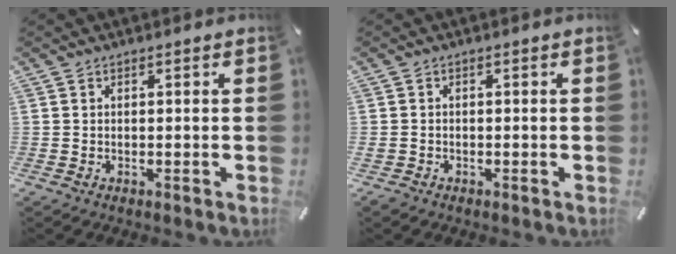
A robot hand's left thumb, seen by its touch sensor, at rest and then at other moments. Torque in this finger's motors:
{"motor_torque": [0.01, 0.03, -0.01, 0.28, 0.06]}